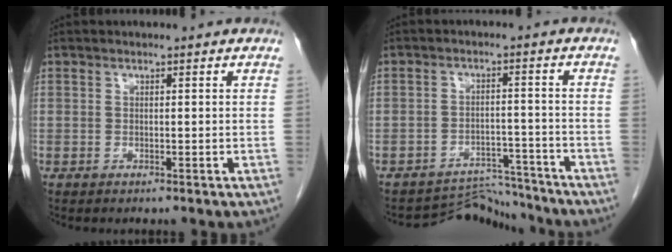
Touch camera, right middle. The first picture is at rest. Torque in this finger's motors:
{"motor_torque": [-1.36, -0.22, -0.35, -0.09]}